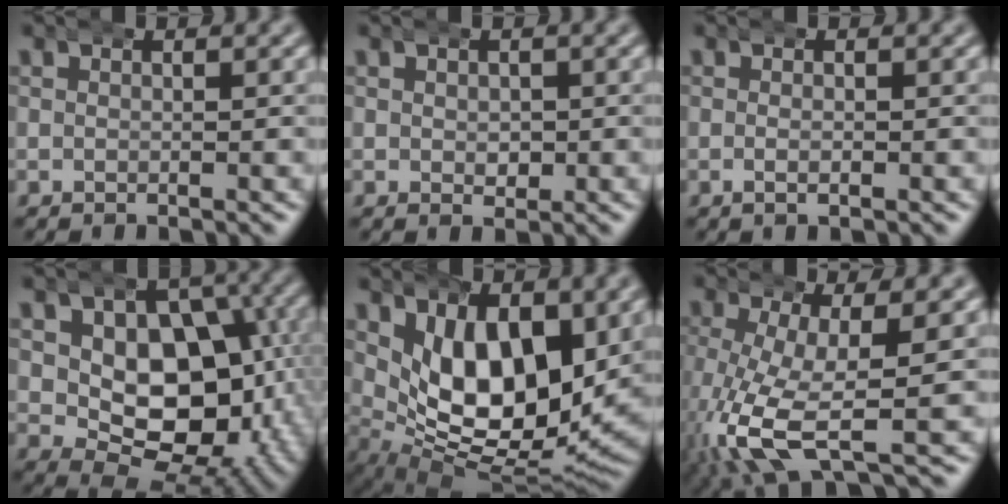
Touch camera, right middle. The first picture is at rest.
{"total": 1.0, "force": [0.0, 0.7, 0.7], "torque": [-0.008, -0.006, 0.003]}
{"total": 0.6, "force": [-0.2, 0.0, 0.6], "torque": [-0.008, -0.002, -0.005]}
{"total": 12.4, "force": [0.2, 9.1, 8.5], "torque": [-0.134, -0.036, 0.008]}
{"total": 14.0, "force": [1.6, 8.4, 11.1], "torque": [-0.186, -0.036, 0.033]}
{"total": 7.8, "force": [-1.9, 3.4, 6.7], "torque": [-0.148, -0.037, -0.013]}